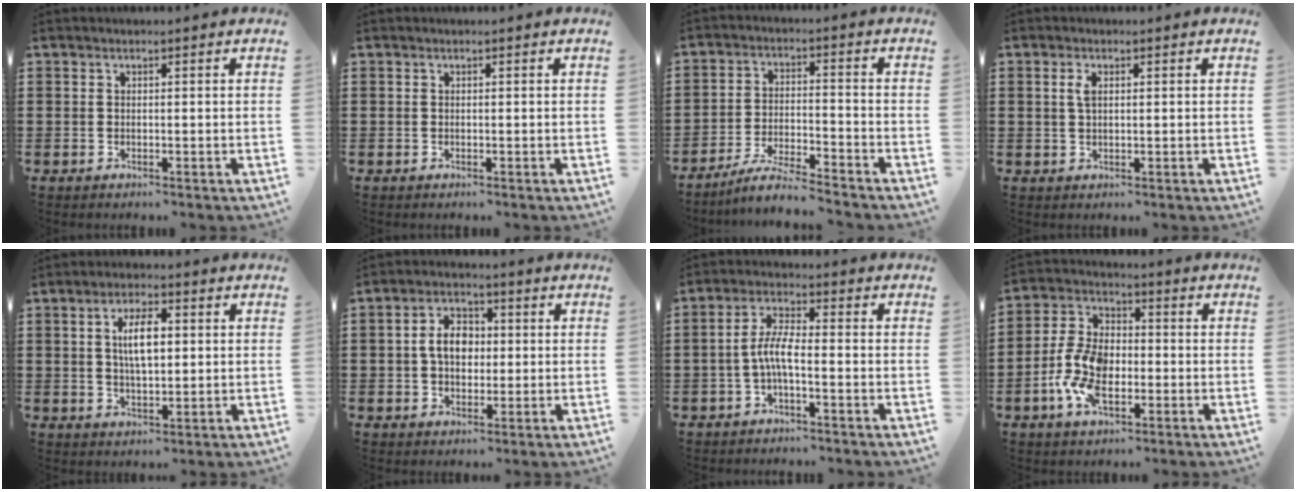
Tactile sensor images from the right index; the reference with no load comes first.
{"total": 0.0}
{"total": 5.7, "force": [-5.3, -0.1, 2.1], "torque": [-0.056, -0.011, -0.107]}
{"total": 1.3, "force": [0.4, 0.5, 1.1], "torque": [-0.024, 0.003, 0.006]}
{"total": 6.0, "force": [0.9, 2.2, 5.4], "torque": [-0.093, 0.001, 0.010]}
{"total": 5.6, "force": [0.2, 3.9, 4.0], "torque": [-0.078, 0.014, -0.003]}
{"total": 5.1, "force": [-1.6, 1.1, 4.7], "torque": [-0.112, -0.006, -0.038]}
{"total": 8.8, "force": [-2.4, 5.0, 6.8], "torque": [-0.169, -0.003, -0.052]}